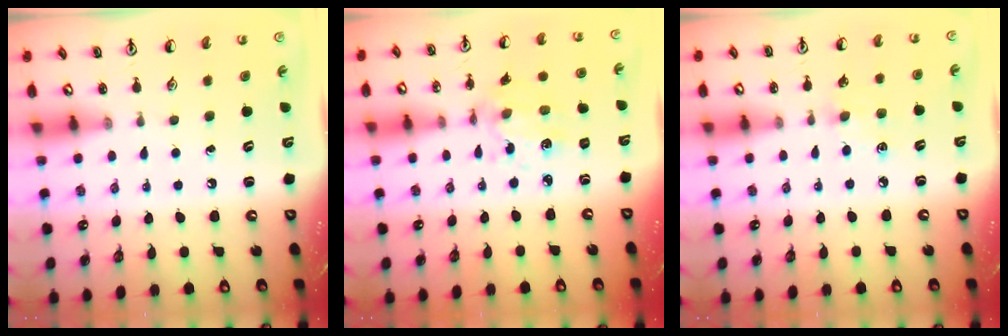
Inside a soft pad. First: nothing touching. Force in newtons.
{"total": 6.6, "press": 6.5, "slide": 1.5}
{"total": 5.6, "press": 5.5, "slide": 0.9}